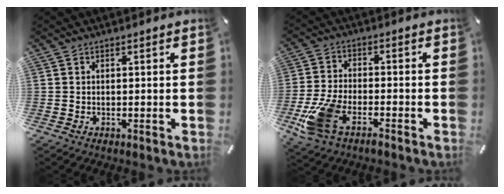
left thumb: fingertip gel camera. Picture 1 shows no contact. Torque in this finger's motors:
{"motor_torque": [0.51, 1.60, 0.86, 0.38, 0.45]}